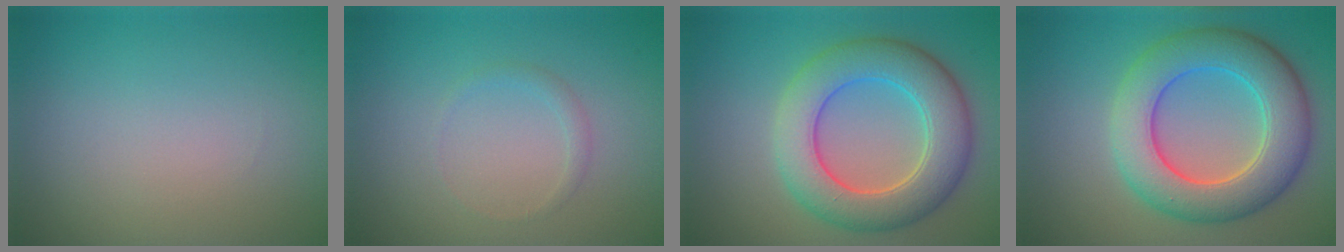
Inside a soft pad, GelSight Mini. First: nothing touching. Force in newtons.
{"total": 0.9, "press": 0.9, "slide": 0.1}
{"total": 7.4, "press": 7.4, "slide": 0.4}
{"total": 8.0, "press": 8.0, "slide": 0.2}